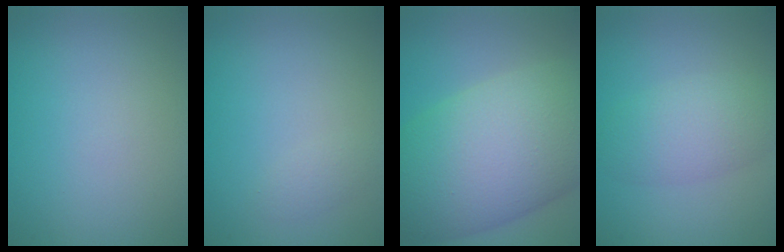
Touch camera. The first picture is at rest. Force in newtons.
{"total": 0.8, "press": 0.8, "slide": 0.0}
{"total": 14.2, "press": 14.2, "slide": 0.9}
{"total": 4.0, "press": 4.0, "slide": 0.2}